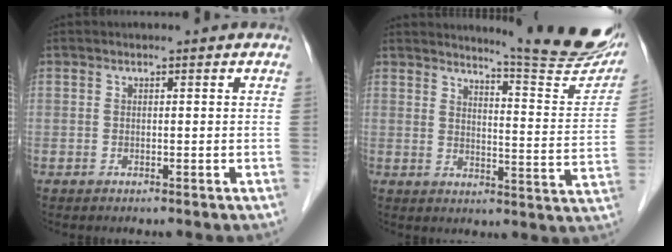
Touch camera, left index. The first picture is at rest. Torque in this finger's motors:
{"motor_torque": [-0.07, -0.18, 0.23, 0.05]}